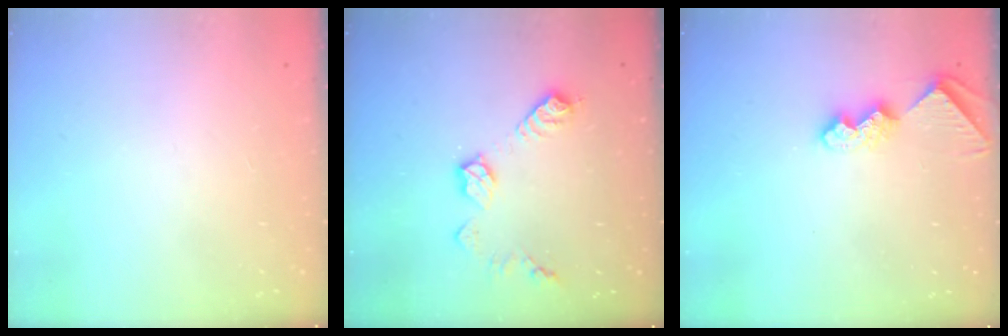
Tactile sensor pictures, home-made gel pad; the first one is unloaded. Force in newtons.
{"total": 10.3, "press": 10.3, "slide": 0.5}
{"total": 9.1, "press": 9.1, "slide": 0.3}